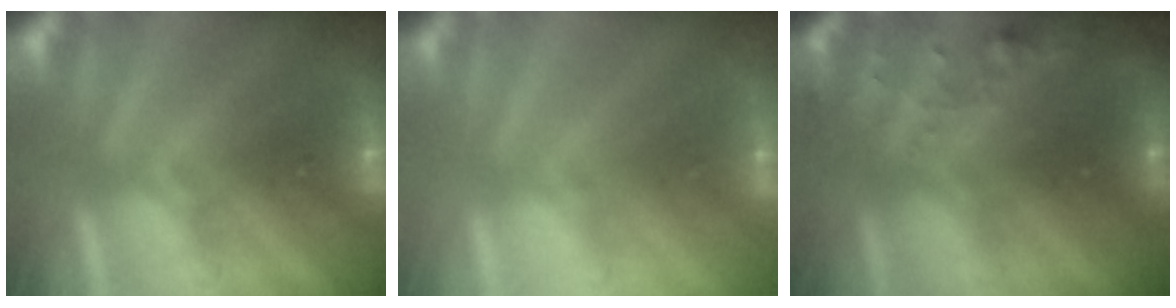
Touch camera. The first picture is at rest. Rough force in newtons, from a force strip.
{"total": 2.9}
{"total": 7.5}